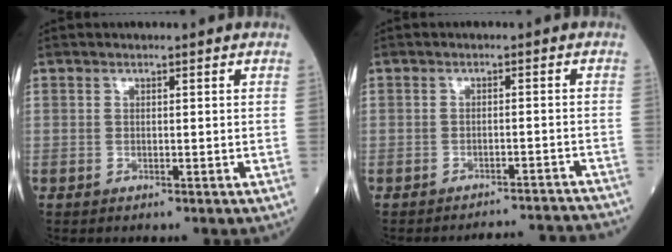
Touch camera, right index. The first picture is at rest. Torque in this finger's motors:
{"motor_torque": [-0.39, -0.33, -0.66, -0.21]}